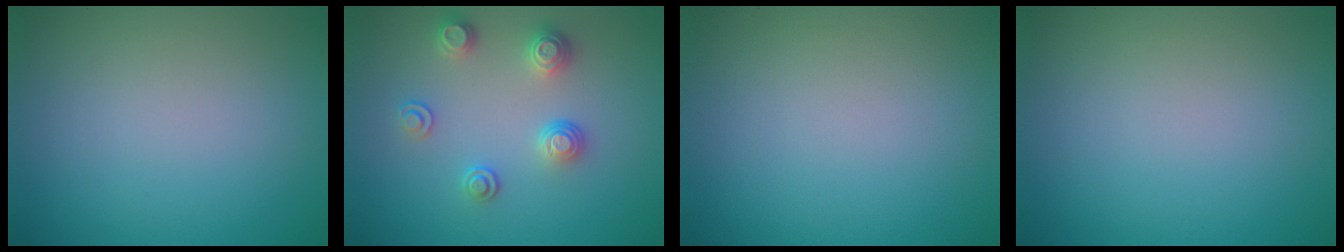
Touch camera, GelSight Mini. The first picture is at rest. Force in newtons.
{"total": 2.6, "press": 2.6, "slide": 0.6}
{"total": 0.0}
{"total": 0.0}